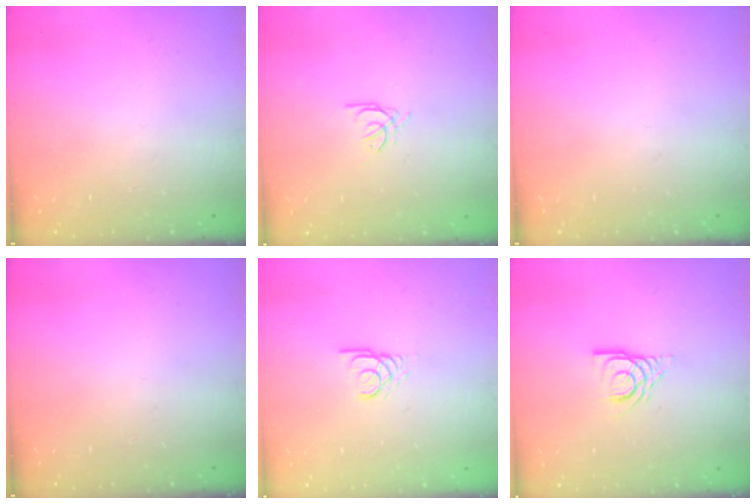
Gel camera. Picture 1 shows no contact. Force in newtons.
{"total": 1.2, "press": 1.1, "slide": 0.4}
{"total": 0.0}
{"total": 0.0}
{"total": 2.4, "press": 2.4, "slide": 0.4}
{"total": 6.1, "press": 6.0, "slide": 0.5}